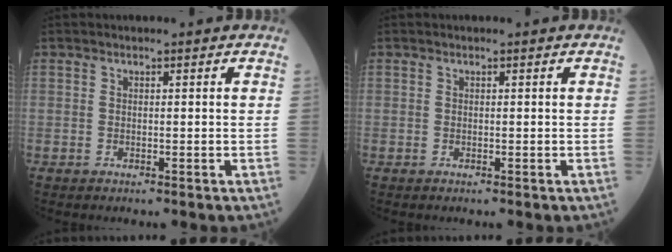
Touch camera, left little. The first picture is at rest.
{"total": 0.0}